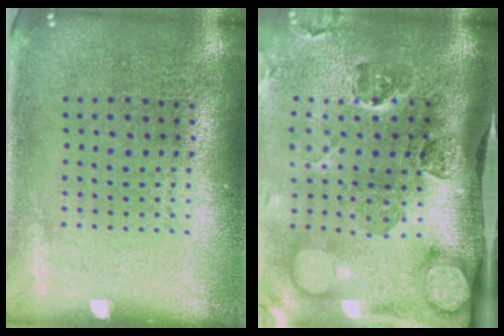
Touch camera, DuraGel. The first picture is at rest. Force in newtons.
{"total": 4.3, "press": 3.1, "slide": 2.9}